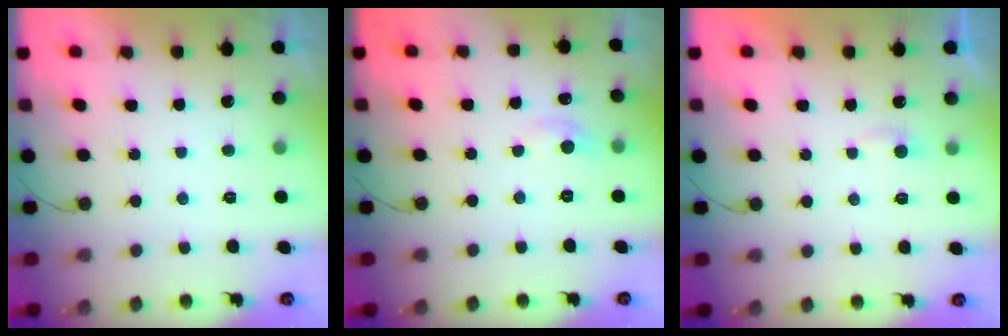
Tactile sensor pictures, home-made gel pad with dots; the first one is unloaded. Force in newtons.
{"total": 4.4, "press": 4.3, "slide": 0.6}
{"total": 2.8, "press": 2.8, "slide": 0.3}